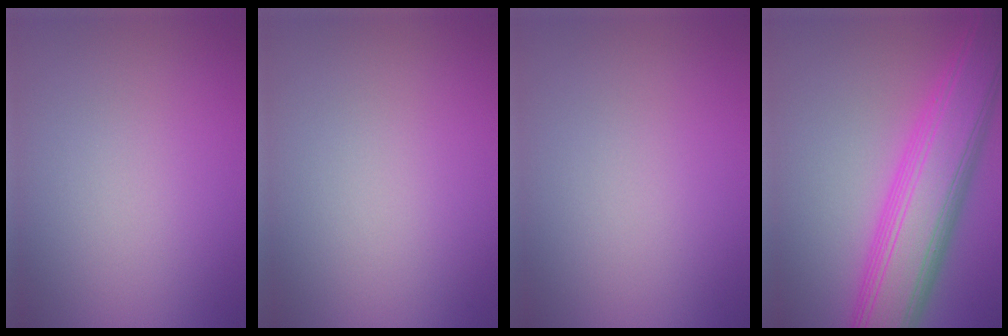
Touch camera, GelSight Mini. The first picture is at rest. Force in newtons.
{"total": 0.0}
{"total": 0.0}
{"total": 9.9, "press": 9.9, "slide": 0.2}